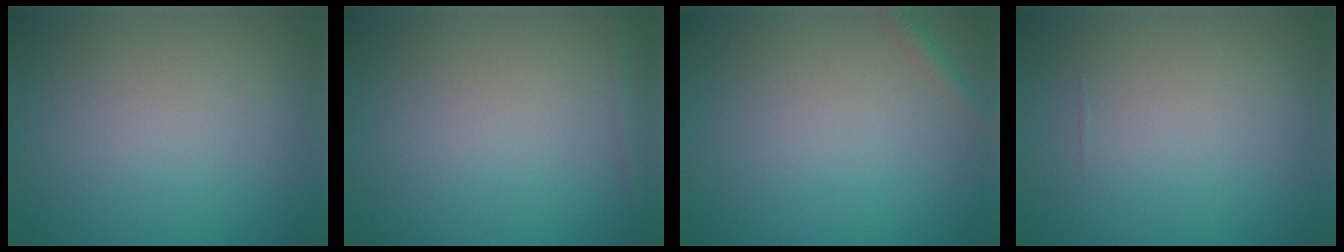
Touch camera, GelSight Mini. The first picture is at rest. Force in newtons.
{"total": 0.8, "press": 0.8, "slide": 0.0}
{"total": 1.2, "press": 1.2, "slide": 0.1}
{"total": 0.0}